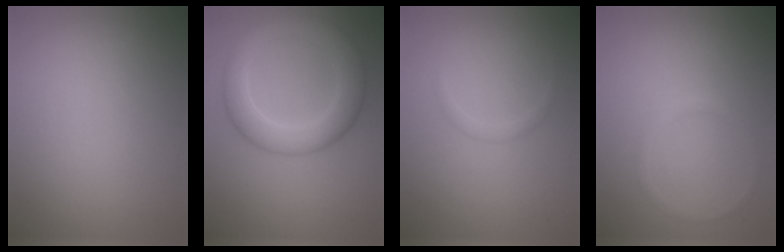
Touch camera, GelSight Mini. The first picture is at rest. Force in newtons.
{"total": 5.2, "press": 5.2, "slide": 0.2}
{"total": 0.6, "press": 0.6, "slide": 0.1}
{"total": 0.8, "press": 0.8, "slide": 0.1}